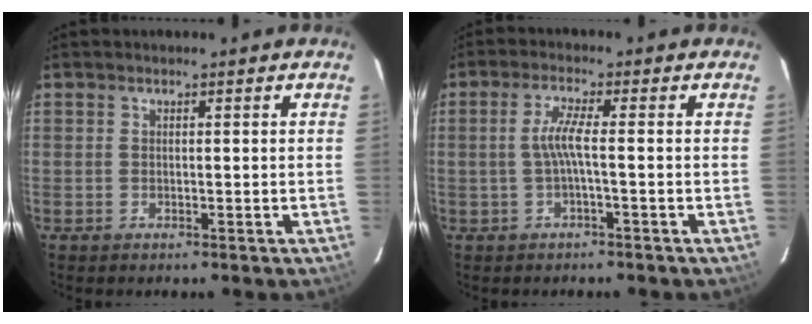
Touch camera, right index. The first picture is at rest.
{"total": 3.5, "force": [-0.9, -0.4, 3.3], "torque": [-0.071, 0.001, -0.014]}